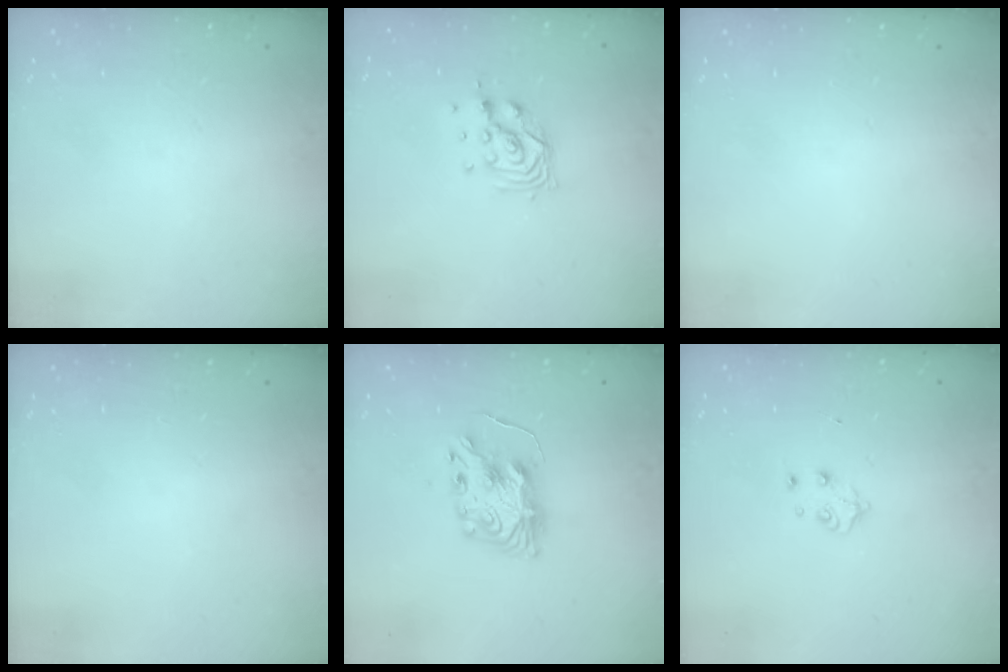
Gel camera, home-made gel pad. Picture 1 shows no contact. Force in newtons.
{"total": 8.5, "press": 8.5, "slide": 0.8}
{"total": 0.0}
{"total": 0.0}
{"total": 9.0, "press": 9.0, "slide": 0.9}
{"total": 4.4, "press": 4.4, "slide": 0.7}